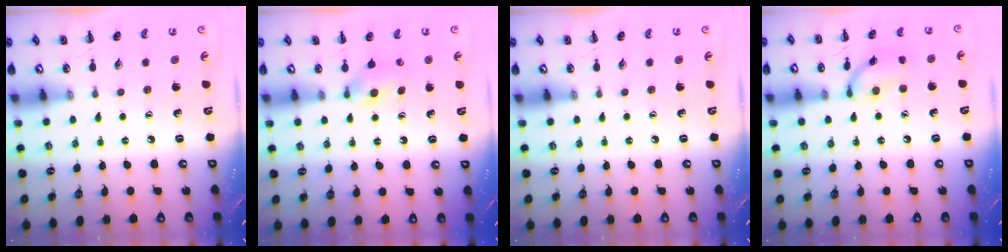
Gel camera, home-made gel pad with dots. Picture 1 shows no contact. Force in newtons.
{"total": 4.7, "press": 4.4, "slide": 1.6}
{"total": 0.0}
{"total": 9.9, "press": 9.9, "slide": 0.5}